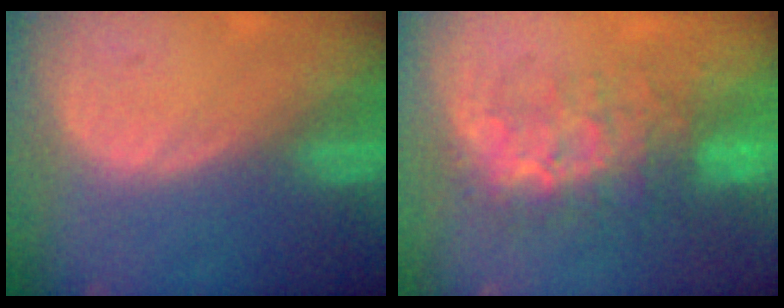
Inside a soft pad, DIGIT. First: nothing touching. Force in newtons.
{"total": 8.1, "press": 7.8, "slide": 2.3}